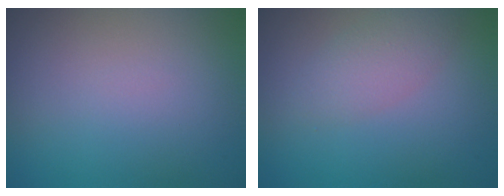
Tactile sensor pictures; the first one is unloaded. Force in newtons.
{"total": 2.3, "press": 2.3, "slide": 0.1}